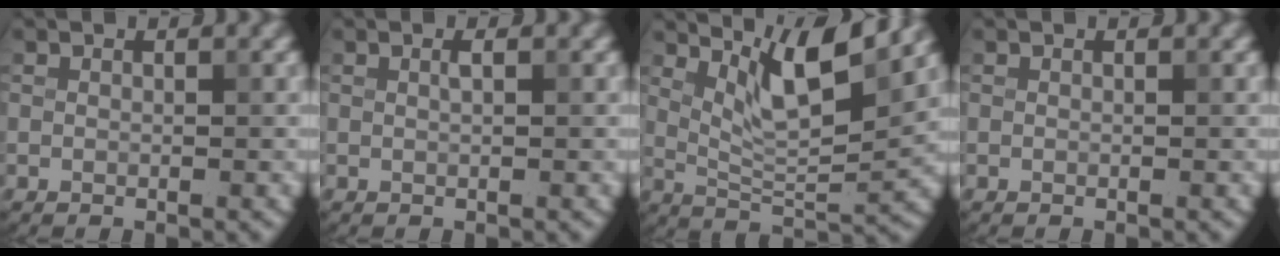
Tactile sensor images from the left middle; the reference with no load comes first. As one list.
[{"total": 0.6, "force": [0.2, 0.1, 0.6], "torque": [-0.012, 0.004, 0.003]}, {"total": 6.9, "force": [4.0, 1.4, 5.5], "torque": [-0.098, -0.004, 0.076]}, {"total": 0.0}]